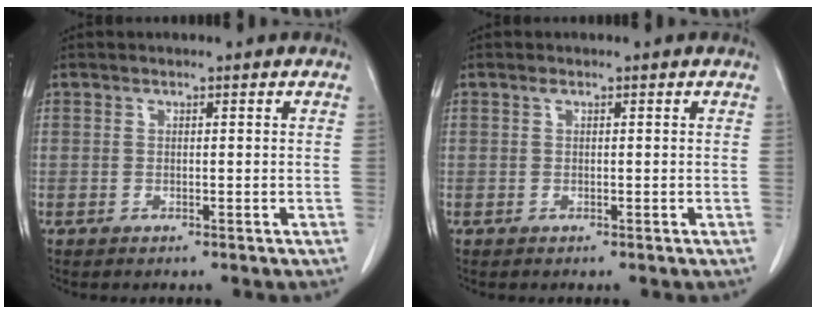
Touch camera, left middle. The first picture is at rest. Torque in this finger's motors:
{"motor_torque": [0.26, -0.15, -0.11, 0.00]}